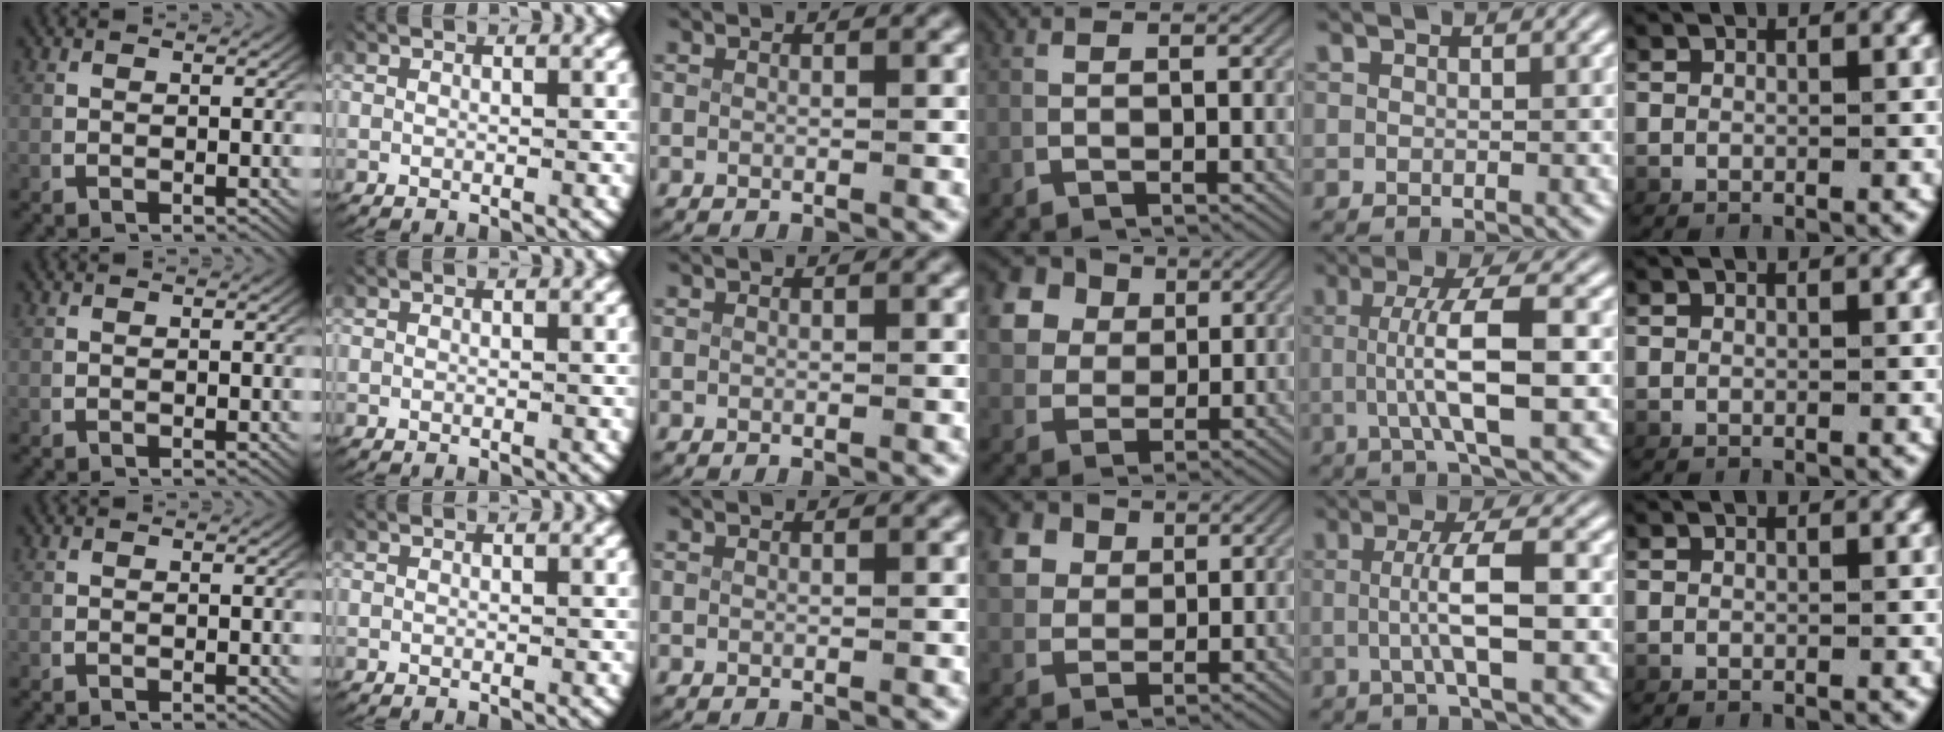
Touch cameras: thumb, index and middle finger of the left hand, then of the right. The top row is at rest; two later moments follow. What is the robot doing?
{"motion": "lift_and_place", "object": "card"}